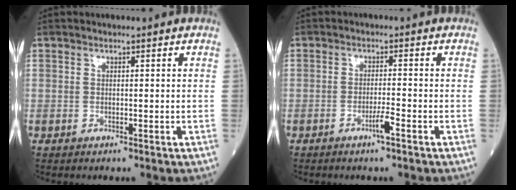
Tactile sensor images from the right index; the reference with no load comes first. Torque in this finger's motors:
{"motor_torque": [0.66, -0.22, 0.33, 0.09]}